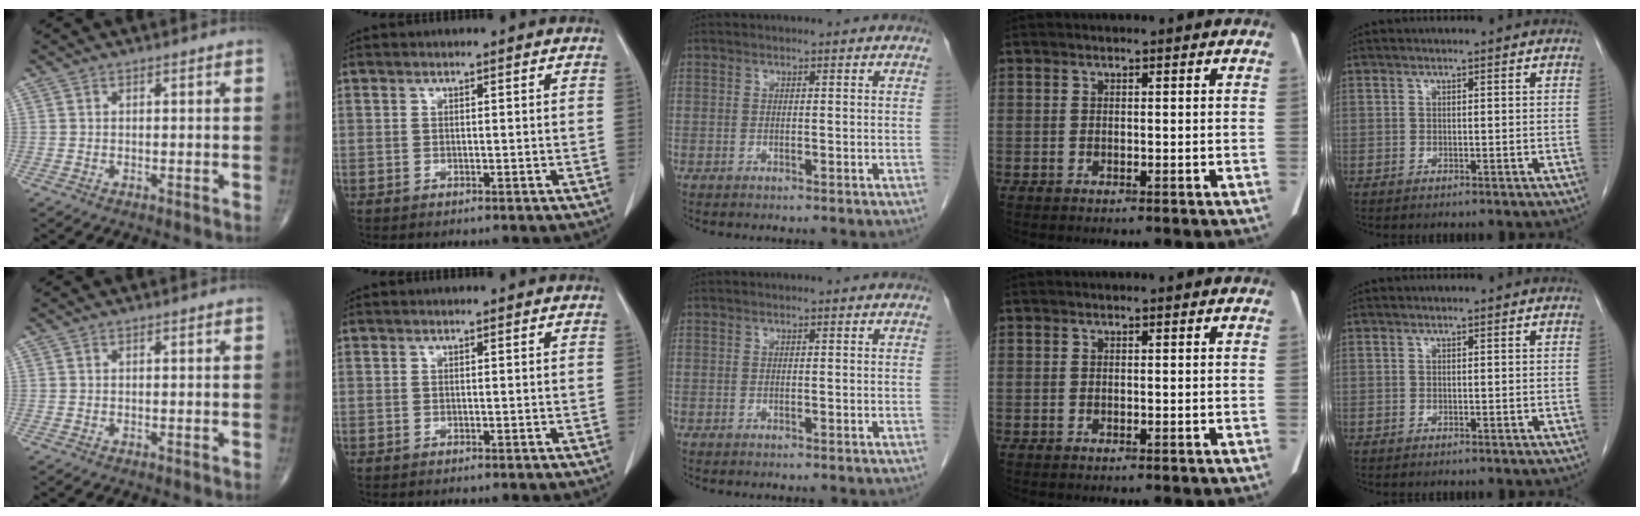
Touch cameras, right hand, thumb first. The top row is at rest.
{}